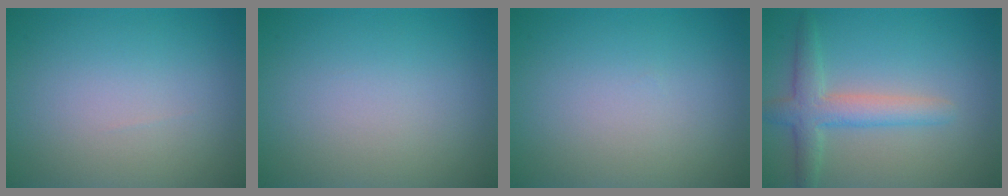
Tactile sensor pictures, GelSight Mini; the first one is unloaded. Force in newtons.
{"total": 0.0}
{"total": 0.0}
{"total": 3.7, "press": 3.7, "slide": 0.3}